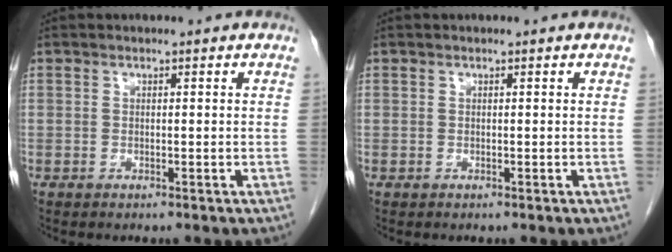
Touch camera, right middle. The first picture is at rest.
{"total": 0.0}